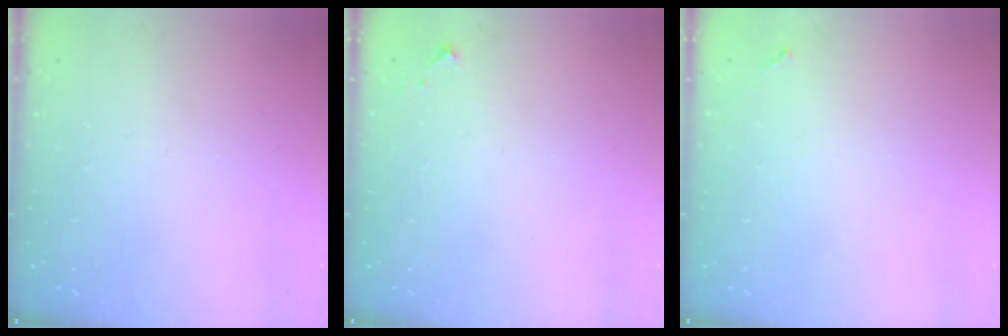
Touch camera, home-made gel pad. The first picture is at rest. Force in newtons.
{"total": 4.3, "press": 4.3, "slide": 0.7}
{"total": 3.5, "press": 3.5, "slide": 0.3}